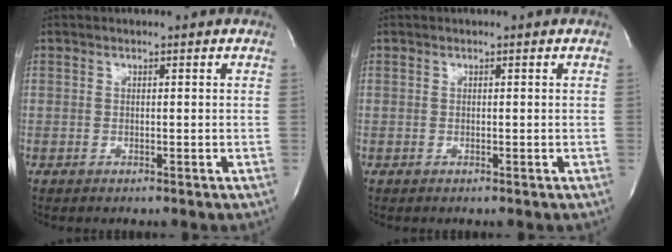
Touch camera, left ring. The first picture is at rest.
{"total": 0.0}